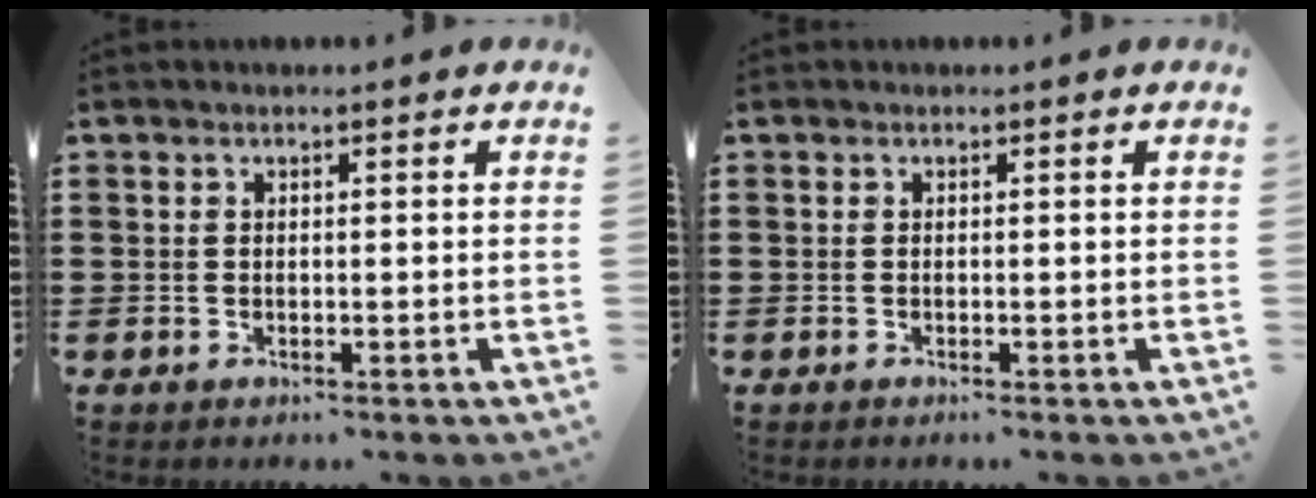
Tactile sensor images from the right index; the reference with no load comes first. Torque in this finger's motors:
{"motor_torque": [0.04, 0.62, 0.24, 0.07]}